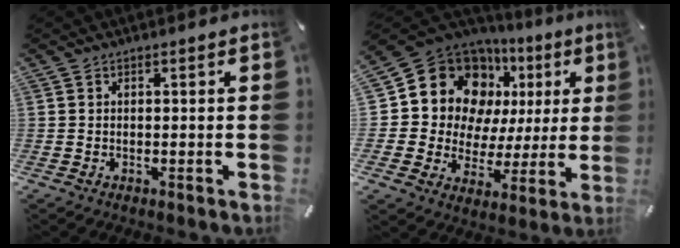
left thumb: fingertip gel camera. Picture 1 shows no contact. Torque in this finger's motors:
{"motor_torque": [1.80, 1.78, 0.36, -0.11, 0.25]}